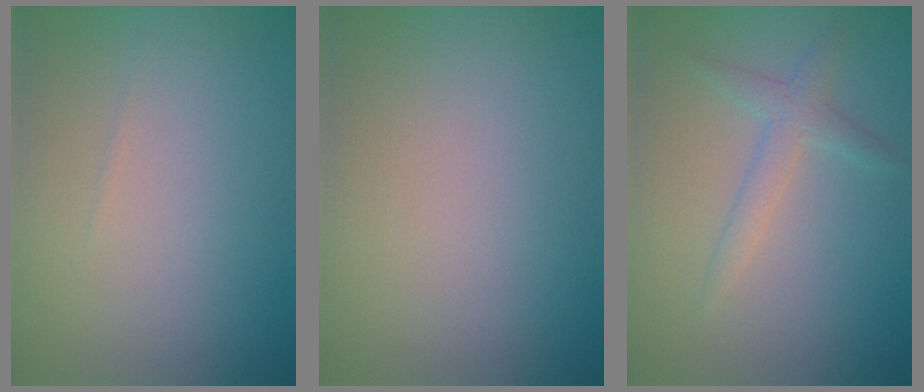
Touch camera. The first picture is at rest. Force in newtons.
{"total": 0.0}
{"total": 2.0, "press": 2.0, "slide": 0.0}